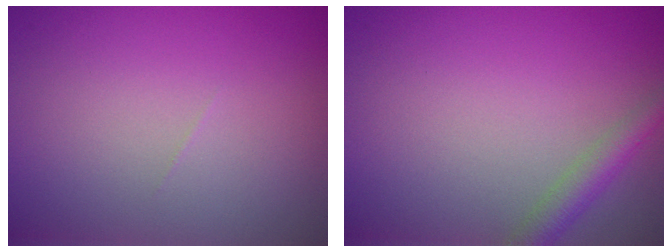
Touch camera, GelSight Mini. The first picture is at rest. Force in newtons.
{"total": 2.3, "press": 2.3, "slide": 0.1}